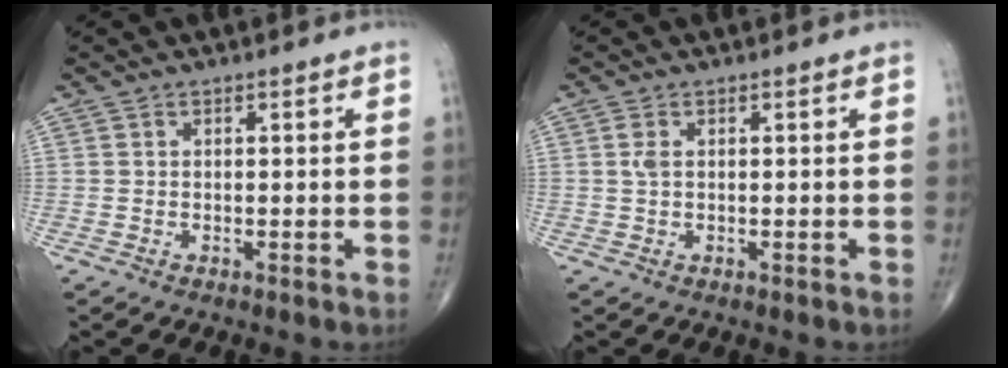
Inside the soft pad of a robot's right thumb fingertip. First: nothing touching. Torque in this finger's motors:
{"motor_torque": [0.23, 0.53, 0.69, 0.18, -0.04]}